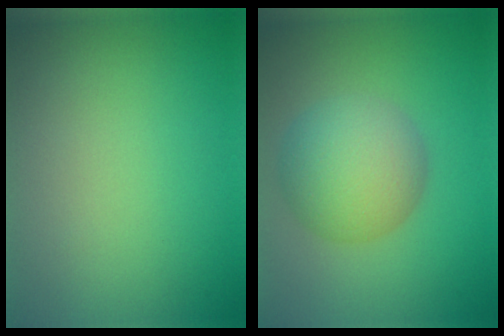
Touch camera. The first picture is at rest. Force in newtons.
{"total": 6.1, "press": 6.1, "slide": 0.1}